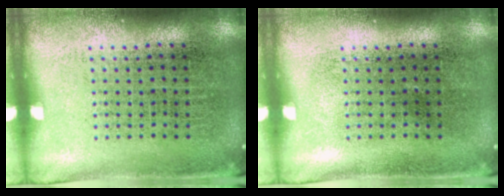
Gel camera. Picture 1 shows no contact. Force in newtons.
{"total": 0.0}